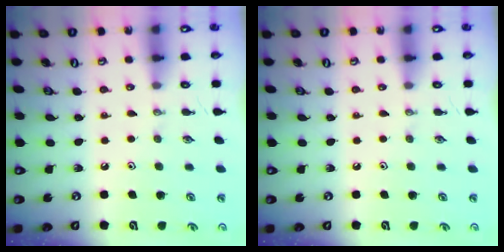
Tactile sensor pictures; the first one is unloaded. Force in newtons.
{"total": 0.0}